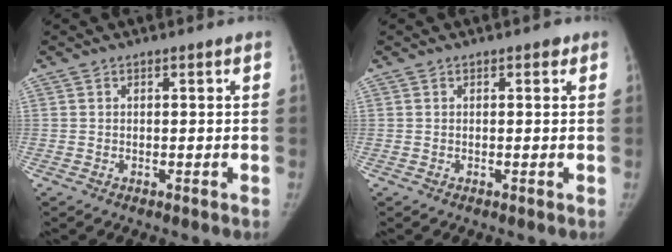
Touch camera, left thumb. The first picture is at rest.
{"total": 0.6, "force": [0.3, 0.4, 0.4], "torque": [0.002, 0.000, 0.000]}